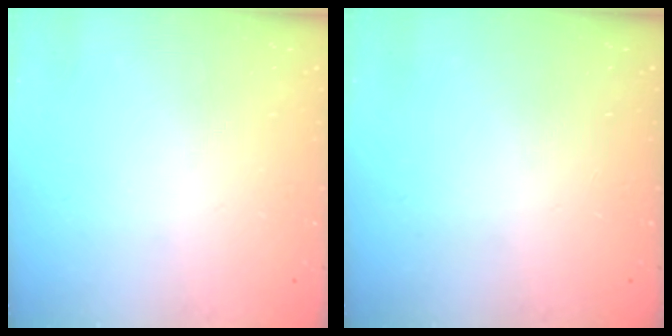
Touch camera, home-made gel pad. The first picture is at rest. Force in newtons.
{"total": 0.0}